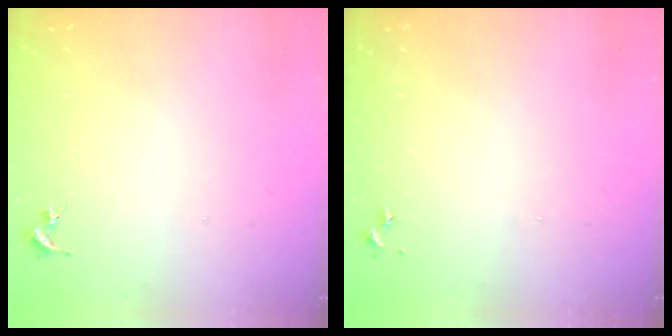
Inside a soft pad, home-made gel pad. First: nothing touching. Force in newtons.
{"total": 0.0}